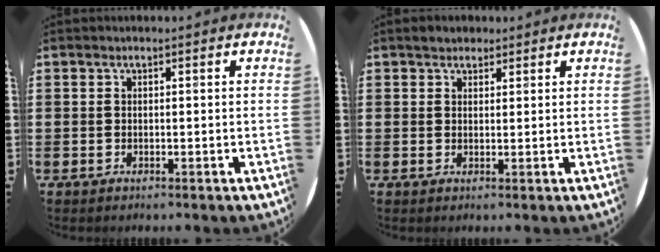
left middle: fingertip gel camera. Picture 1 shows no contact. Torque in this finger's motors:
{"motor_torque": [0.21, -0.19, 0.03, 0.03]}